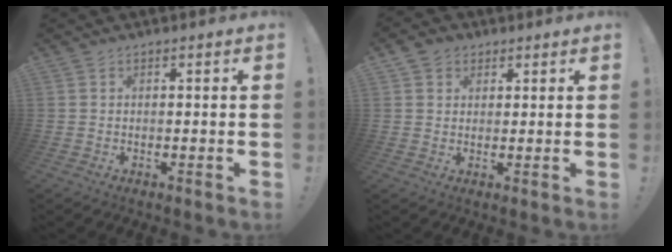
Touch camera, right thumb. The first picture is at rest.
{"total": 3.8, "force": [1.9, 3.2, 1.0], "torque": [-0.018, -0.001, 0.036]}